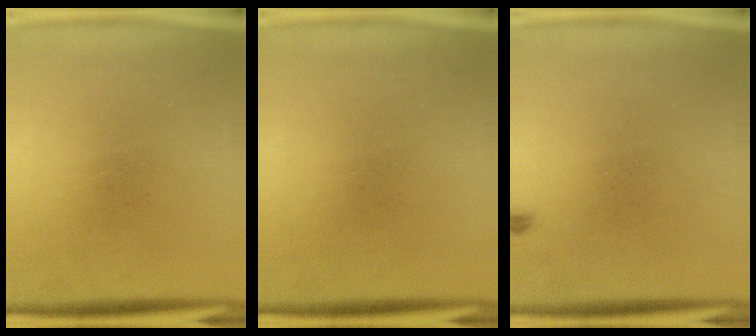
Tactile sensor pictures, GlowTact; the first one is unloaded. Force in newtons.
{"total": 0.0}
{"total": 0.5}